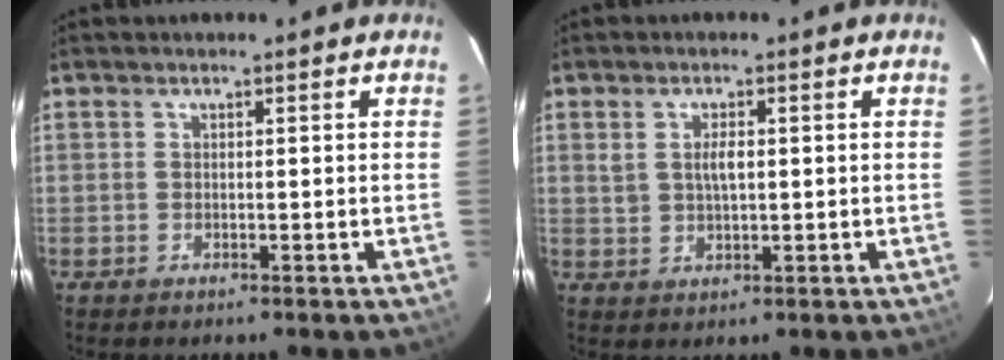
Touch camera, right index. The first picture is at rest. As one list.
[{"total": 3.6, "force": [0.8, 1.7, 3.0], "torque": [-0.055, 0.002, 0.019]}]